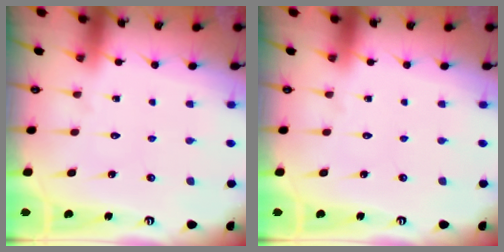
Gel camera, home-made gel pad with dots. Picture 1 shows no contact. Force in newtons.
{"total": 0.0}